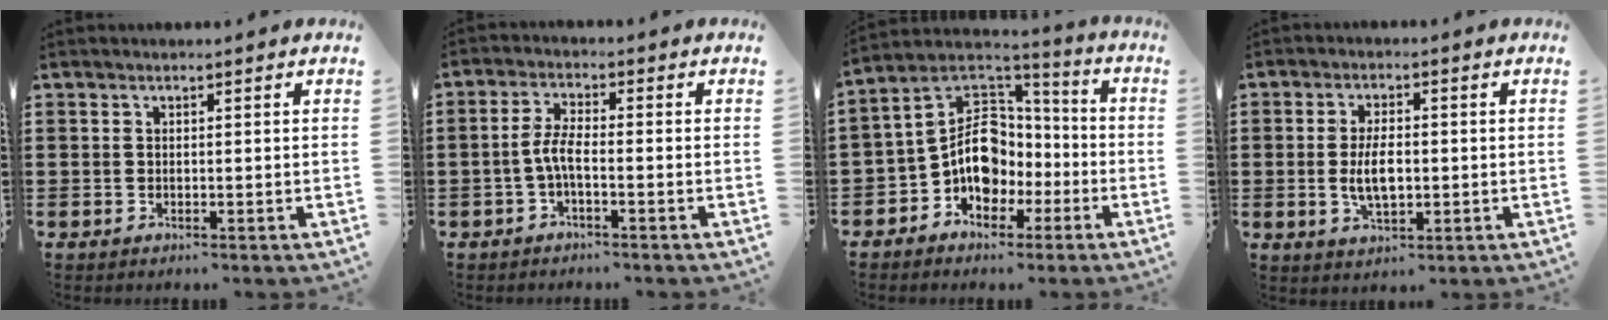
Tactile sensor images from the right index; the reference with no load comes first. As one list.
[{"total": 3.8, "force": [-1.3, 0.9, 3.5], "torque": [-0.085, -0.004, -0.033]}, {"total": 10.2, "force": [-1.2, 8.2, 6.1], "torque": [-0.150, -0.009, -0.027]}, {"total": 5.5, "force": [-0.5, 2.4, 4.9], "torque": [-0.095, 0.002, -0.009]}]